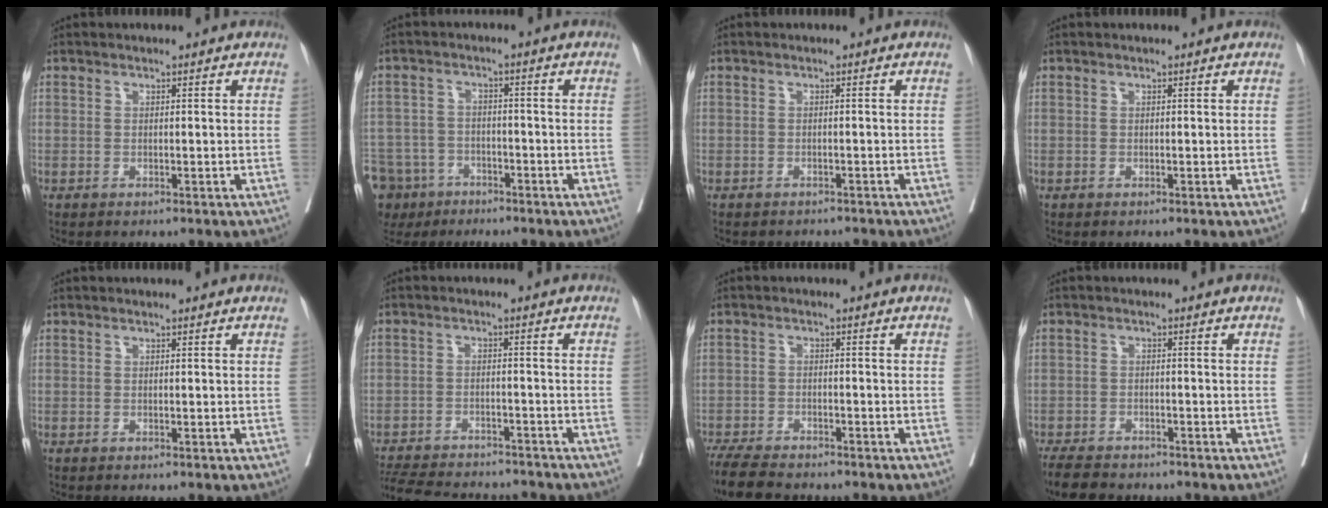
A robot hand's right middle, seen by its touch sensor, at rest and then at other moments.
{"total": 13.7, "force": [-8.7, 9.9, 3.7], "torque": [-0.128, -0.002, -0.135]}
{"total": 4.6, "force": [-4.3, 1.2, 0.9], "torque": [-0.008, -0.002, -0.054]}
{"total": 0.0}
{"total": 0.0}
{"total": 16.2, "force": [-14.8, 3.5, 5.5], "torque": [-0.134, -0.013, -0.209]}
{"total": 8.6, "force": [-7.6, 1.6, 3.7], "torque": [-0.060, -0.019, -0.127]}
{"total": 7.1, "force": [-6.2, 1.9, 2.7], "torque": [-0.043, -0.012, -0.100]}